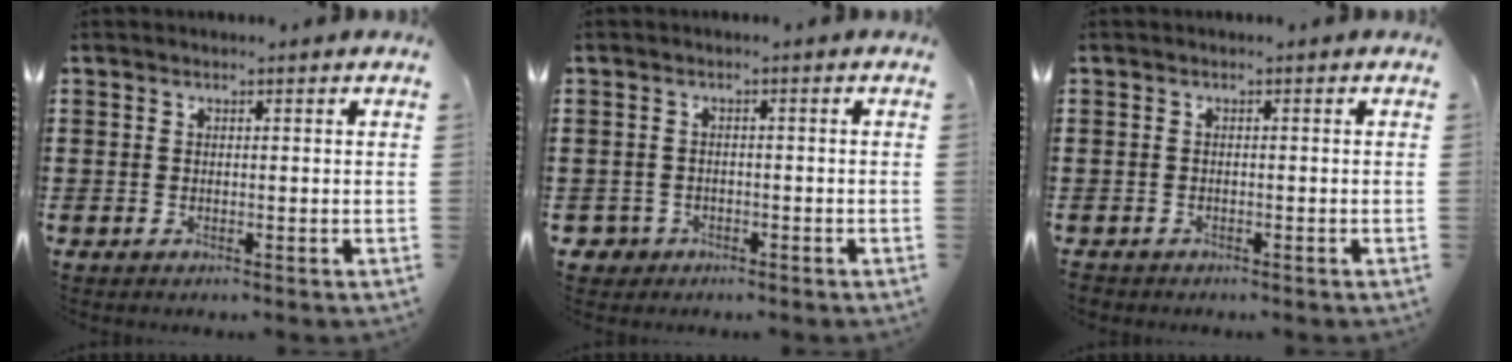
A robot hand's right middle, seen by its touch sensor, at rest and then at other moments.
{"total": 1.8, "force": [-1.2, 1.3, 0.3], "torque": [-0.020, -0.004, -0.028]}
{"total": 0.9, "force": [-0.8, 0.4, -0.2], "torque": [0.001, 0.005, -0.019]}